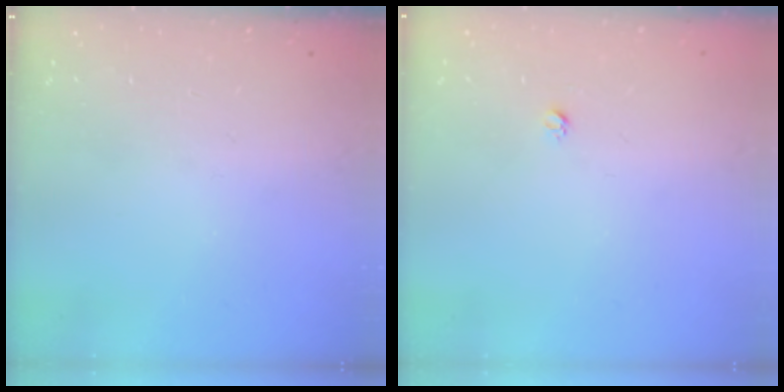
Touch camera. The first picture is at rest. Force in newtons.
{"total": 2.7, "press": 2.7, "slide": 0.3}